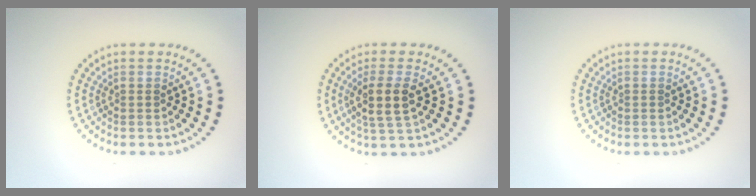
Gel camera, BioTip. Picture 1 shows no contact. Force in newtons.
{"total": 2.9, "press": 2.5, "slide": 1.5}
{"total": 0.0}